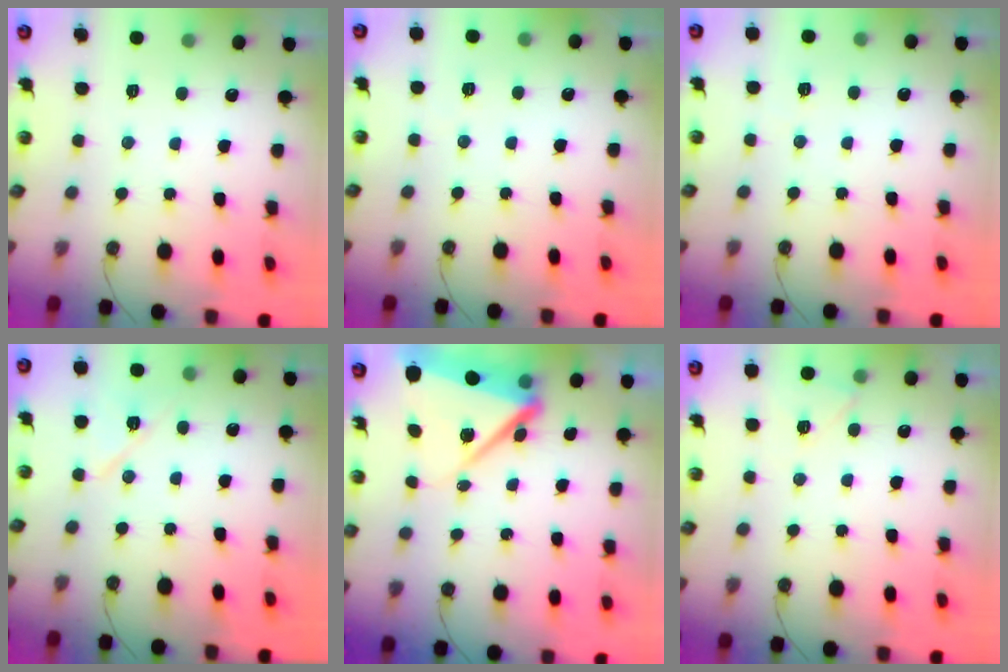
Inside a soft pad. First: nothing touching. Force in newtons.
{"total": 1.4, "press": 1.4, "slide": 0.5}
{"total": 2.8, "press": 2.0, "slide": 2.0}
{"total": 10.7, "press": 5.1, "slide": 9.5}
{"total": 9.7, "press": 9.6, "slide": 1.6}
{"total": 5.7, "press": 5.2, "slide": 2.3}